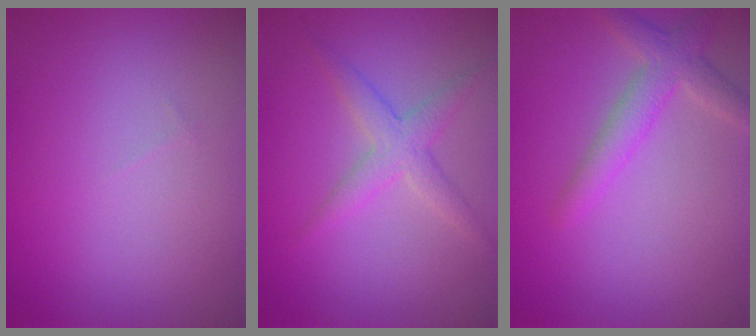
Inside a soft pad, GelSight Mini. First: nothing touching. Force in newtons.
{"total": 2.4, "press": 2.4, "slide": 0.1}
{"total": 2.9, "press": 2.9, "slide": 0.1}